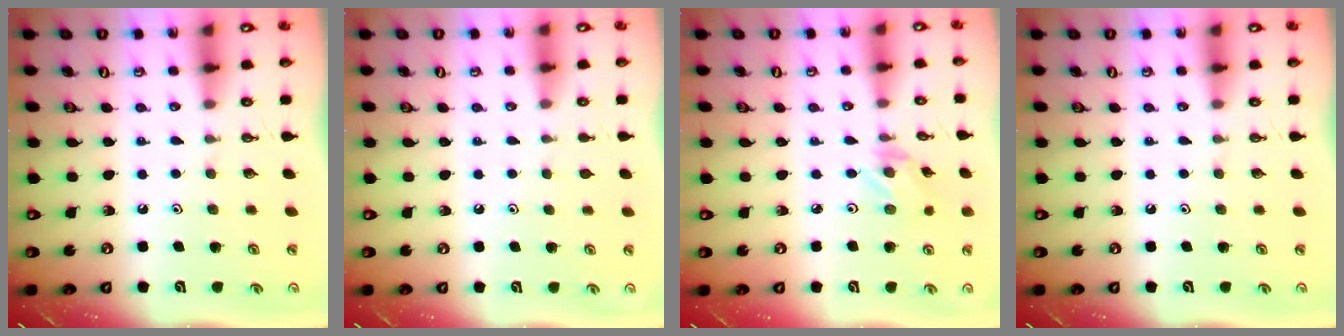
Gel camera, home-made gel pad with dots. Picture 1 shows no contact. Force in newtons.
{"total": 0.8, "press": 0.7, "slide": 0.3}
{"total": 2.1, "press": 2.1, "slide": 0.3}
{"total": 0.0}